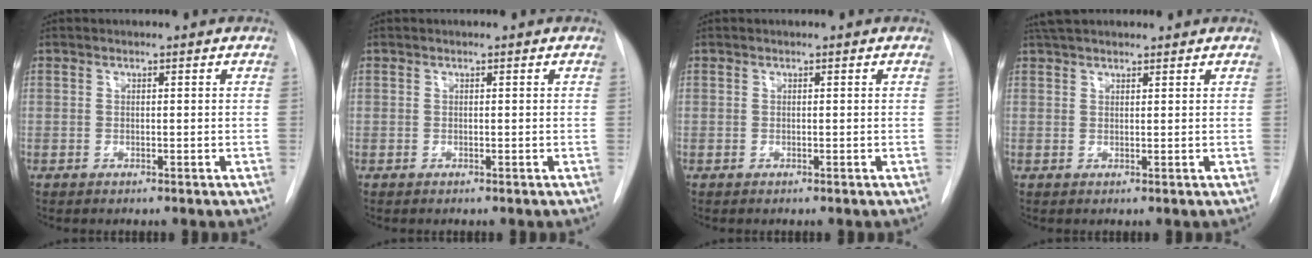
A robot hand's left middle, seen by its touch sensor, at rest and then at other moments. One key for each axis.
{"total": 0.0}
{"total": 0.0}
{"total": 5.6, "fx": 4.8, "fy": 1.6, "fz": 2.3, "tx": -0.035, "ty": 0.036, "tz": 0.083}